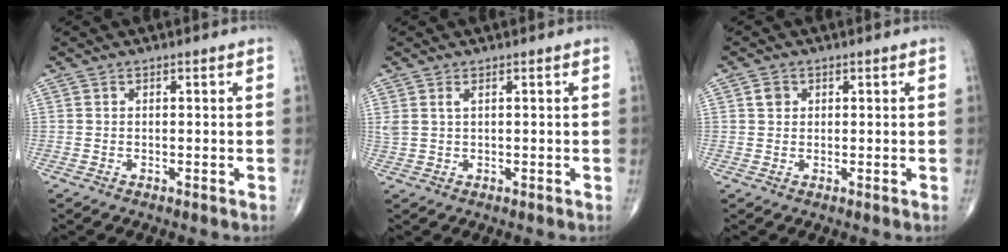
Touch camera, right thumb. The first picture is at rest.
{"total": 2.2, "force": [1.0, 0.9, 1.7], "torque": [-0.047, 0.011, 0.030]}
{"total": 1.9, "force": [0.6, 1.6, 0.8], "torque": [-0.007, -0.001, 0.009]}